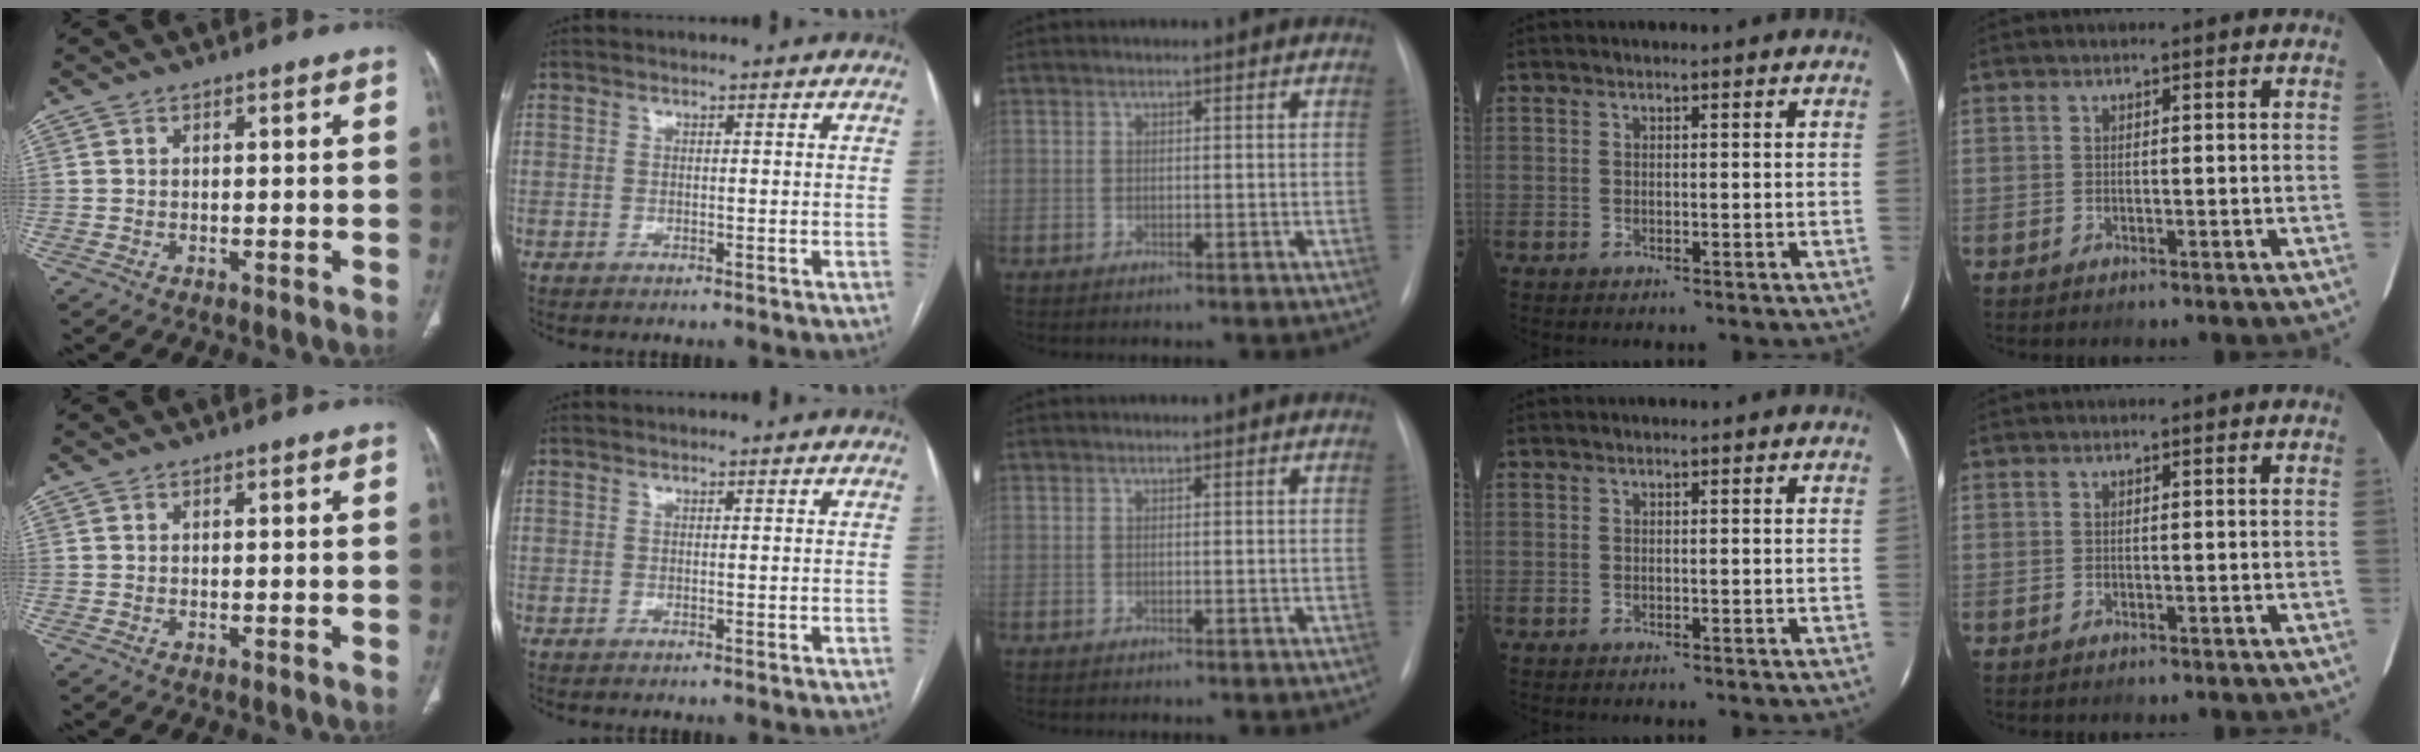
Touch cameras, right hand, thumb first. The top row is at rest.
{}